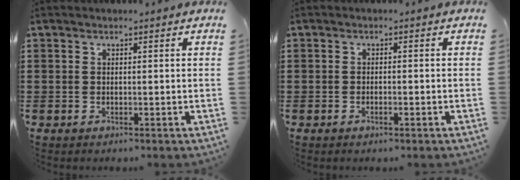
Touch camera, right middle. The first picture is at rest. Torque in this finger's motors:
{"motor_torque": [-0.29, 0.43, -0.02, -0.01]}